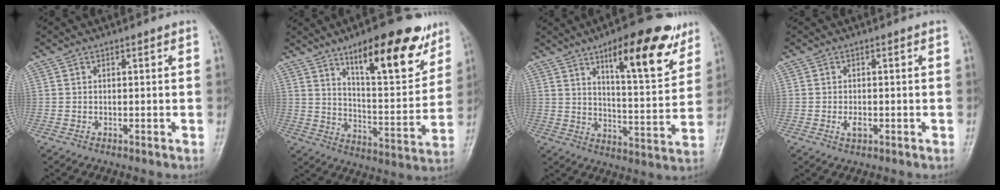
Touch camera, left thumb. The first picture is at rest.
{"total": 19.3, "force": [11.9, 6.3, 13.9], "torque": [-0.161, -0.063, 0.187]}
{"total": 17.1, "force": [10.0, 5.4, 12.8], "torque": [-0.149, -0.047, 0.149]}
{"total": 2.1, "force": [-0.6, 1.3, 1.6], "torque": [-0.028, -0.001, -0.011]}